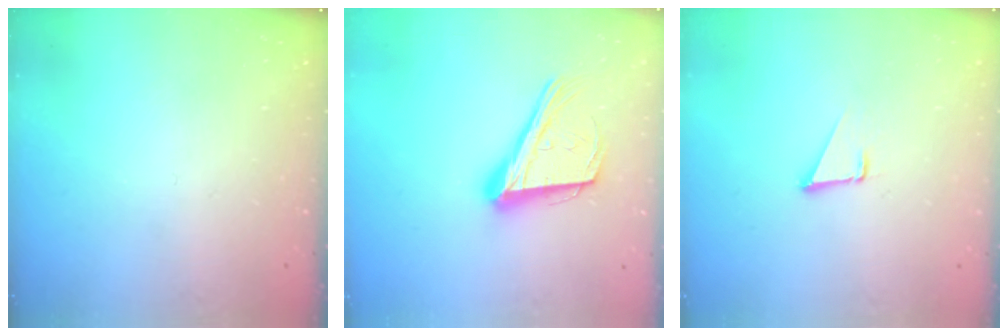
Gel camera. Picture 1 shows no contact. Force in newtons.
{"total": 20.2, "press": 19.6, "slide": 4.7}
{"total": 1.7, "press": 1.7, "slide": 0.1}